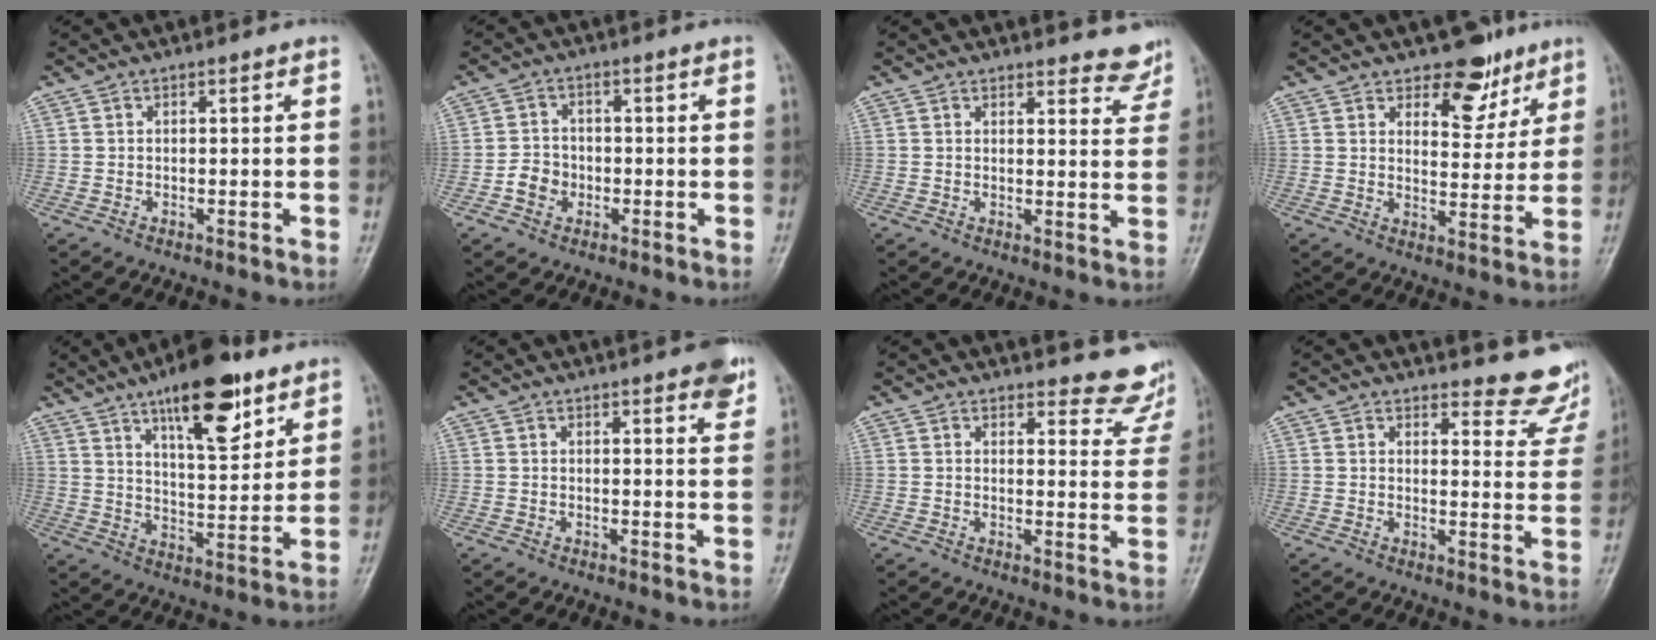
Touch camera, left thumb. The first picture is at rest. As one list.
[{"total": 4.3, "force": [-1.5, 3.6, 1.7], "torque": [-0.014, 0.015, -0.030]}, {"total": 5.7, "force": [5.4, 1.7, 0.8], "torque": [0.019, -0.041, 0.048]}, {"total": 8.6, "force": [5.8, 4.7, 4.1], "torque": [-0.016, -0.036, 0.085]}, {"total": 15.9, "force": [9.6, 5.7, 11.3], "torque": [-0.140, -0.050, 0.151]}, {"total": 5.4, "force": [3.7, 1.3, 3.8], "torque": [-0.033, -0.013, 0.041]}, {"total": 8.4, "force": [8.1, 2.2, 0.4], "torque": [0.031, -0.073, 0.072]}, {"total": 9.0, "force": [8.6, 2.3, 1.0], "torque": [0.020, -0.087, 0.083]}]